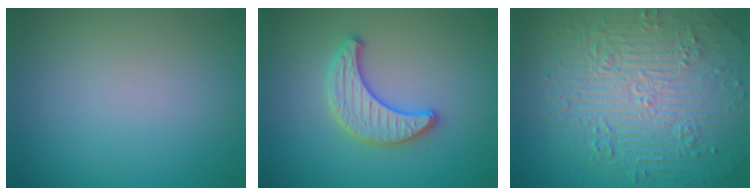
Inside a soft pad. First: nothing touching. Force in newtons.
{"total": 3.4, "press": 3.3, "slide": 0.5}
{"total": 11.0, "press": 7.3, "slide": 8.2}